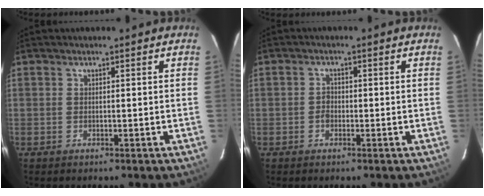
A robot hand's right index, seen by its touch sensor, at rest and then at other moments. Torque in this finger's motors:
{"motor_torque": [0.25, 0.12, 0.15, 0.03]}